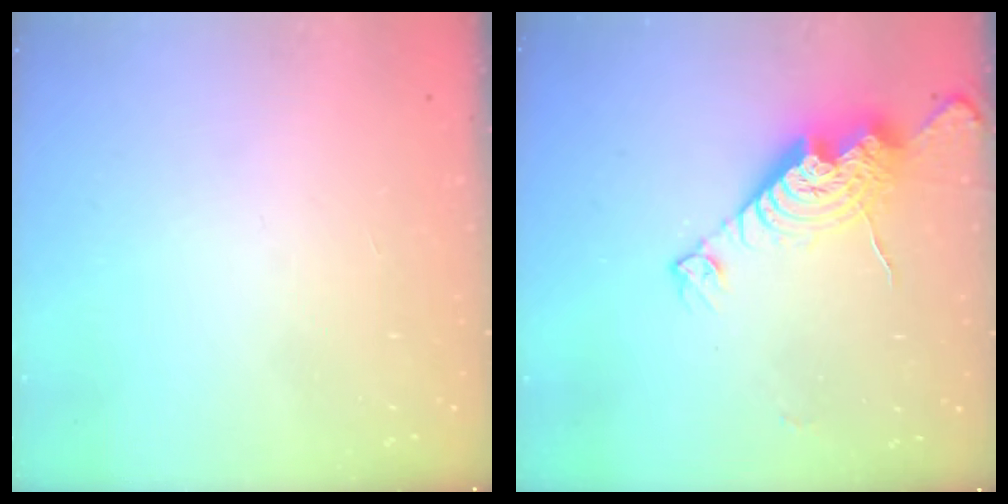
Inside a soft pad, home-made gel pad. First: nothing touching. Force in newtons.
{"total": 13.6, "press": 13.6, "slide": 1.3}